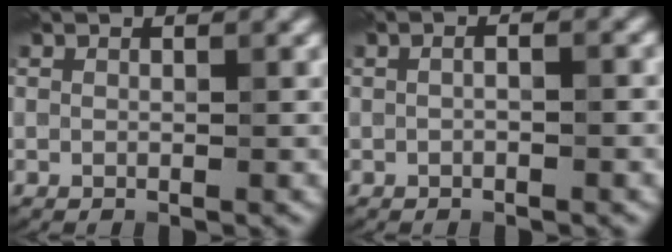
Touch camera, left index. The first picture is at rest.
{"total": 1.9, "force": [0.2, 1.0, 1.6], "torque": [-0.006, 0.001, -0.015]}